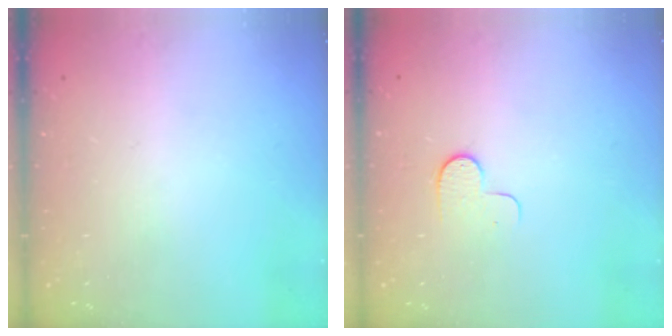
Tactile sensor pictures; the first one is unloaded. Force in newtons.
{"total": 5.8, "press": 5.8, "slide": 0.6}